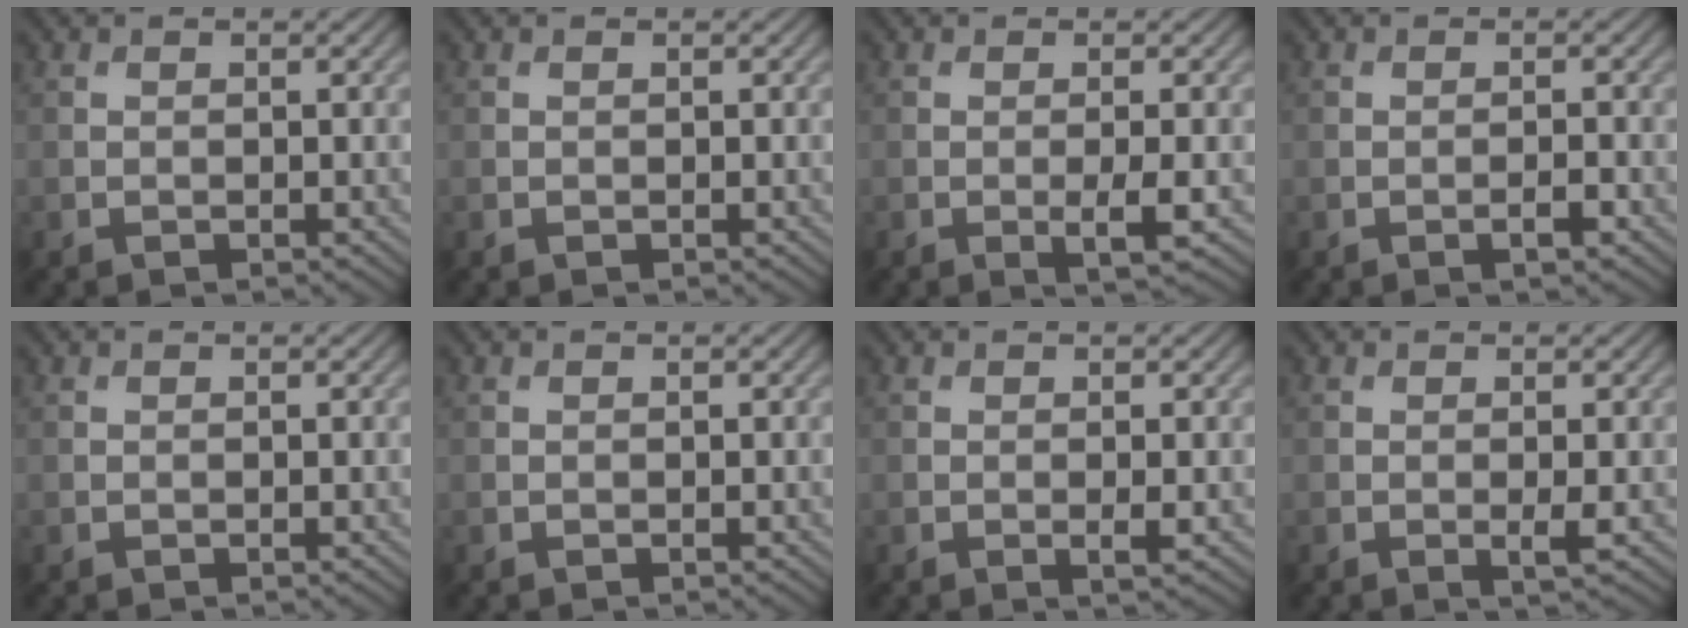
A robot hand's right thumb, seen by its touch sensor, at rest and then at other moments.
{"total": 0.0}
{"total": 2.4, "force": [-0.5, 0.3, 2.3], "torque": [-0.042, -0.003, -0.010]}
{"total": 1.5, "force": [-0.7, 0.2, 1.3], "torque": [-0.020, 0.001, -0.012]}
{"total": 0.0}
{"total": 0.0}
{"total": 1.0, "force": [-0.1, 0.1, 1.0], "torque": [-0.018, -0.004, -0.003]}
{"total": 1.1, "force": [-0.1, 0.1, 1.1], "torque": [-0.022, -0.004, -0.004]}